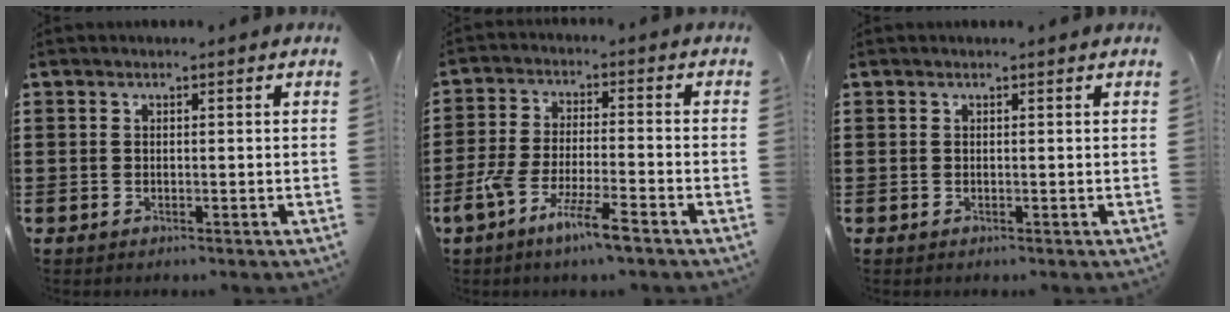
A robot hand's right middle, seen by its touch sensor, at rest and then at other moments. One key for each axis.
{"total": 7.5, "fx": -5.3, "fy": 0.6, "fz": 5.2, "tx": -0.115, "ty": -0.012, "tz": -0.102}
{"total": 0.0}